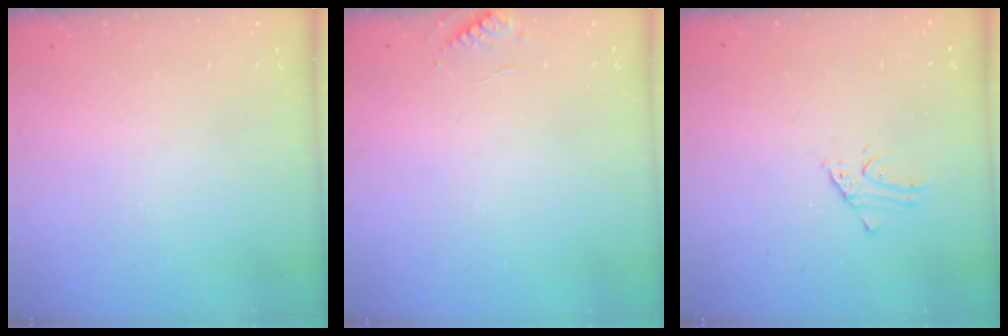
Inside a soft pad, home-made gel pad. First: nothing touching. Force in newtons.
{"total": 5.4, "press": 5.4, "slide": 0.6}
{"total": 1.5, "press": 1.5, "slide": 0.1}